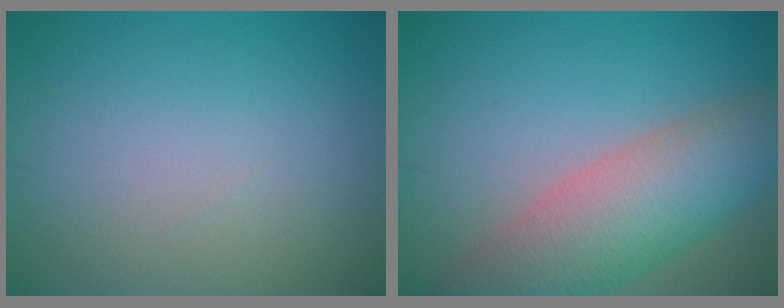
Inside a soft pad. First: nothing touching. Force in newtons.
{"total": 8.2, "press": 8.2, "slide": 0.4}